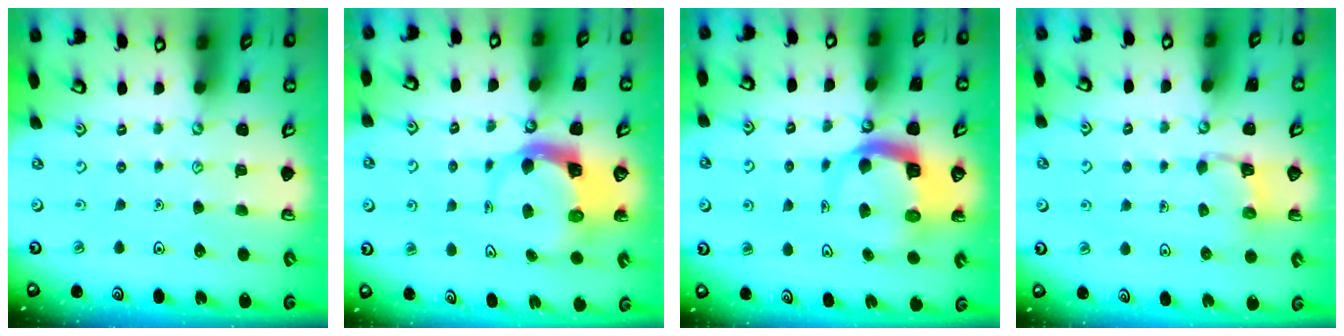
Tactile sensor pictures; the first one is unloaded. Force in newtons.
{"total": 5.1, "press": 5.0, "slide": 0.7}
{"total": 8.0, "press": 7.9, "slide": 1.1}
{"total": 2.1, "press": 2.0, "slide": 0.5}